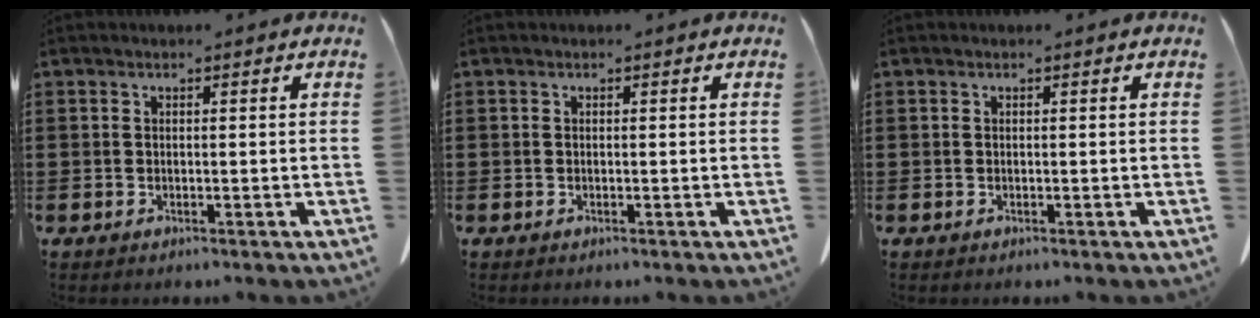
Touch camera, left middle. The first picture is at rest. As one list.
[{"total": 0.0}, {"total": 0.0}]